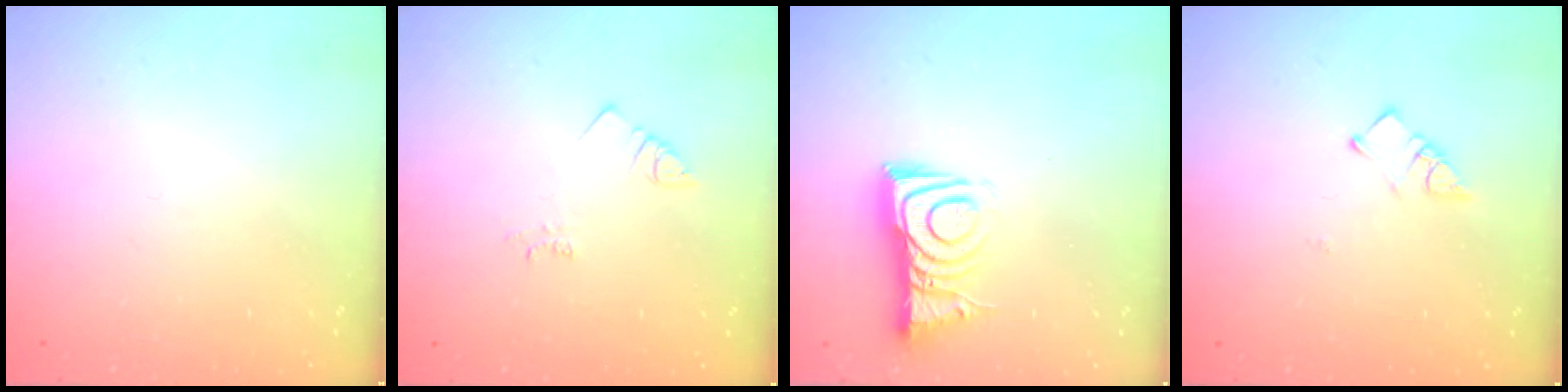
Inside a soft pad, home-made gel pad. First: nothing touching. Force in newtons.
{"total": 2.5, "press": 2.5, "slide": 0.5}
{"total": 8.3, "press": 8.3, "slide": 0.7}
{"total": 3.7, "press": 3.7, "slide": 0.2}